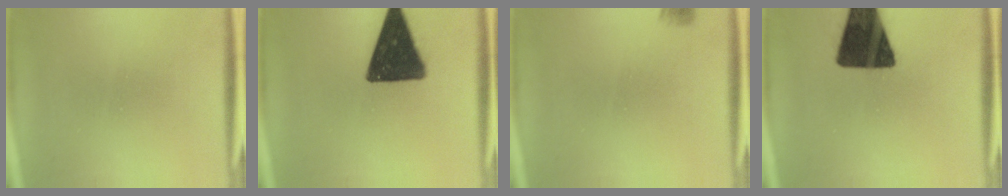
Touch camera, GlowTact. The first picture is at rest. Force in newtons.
{"total": 17.6}
{"total": 2.9}
{"total": 17.9}